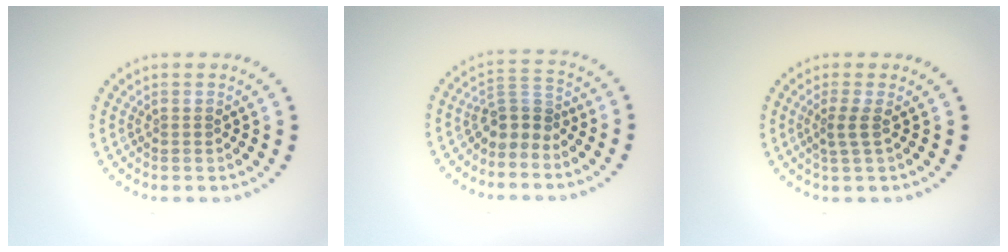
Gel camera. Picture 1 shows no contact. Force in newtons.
{"total": 2.8, "press": 2.2, "slide": 1.8}
{"total": 1.8, "press": 1.3, "slide": 1.3}